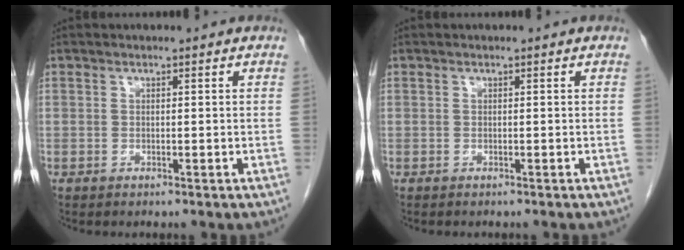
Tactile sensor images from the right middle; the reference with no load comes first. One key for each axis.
{"total": 1.8, "fx": -1.6, "fy": 0.5, "fz": 0.7, "tx": -0.016, "ty": -0.004, "tz": -0.017}